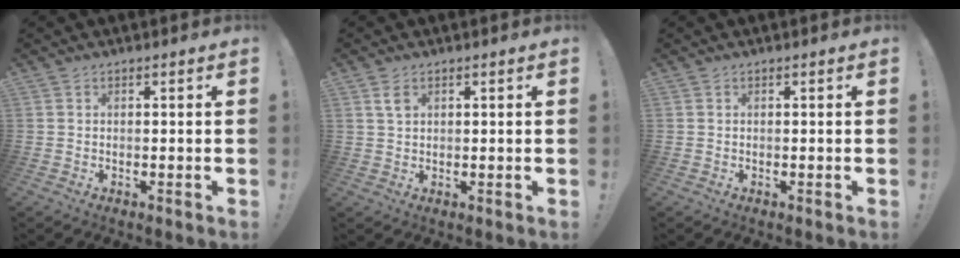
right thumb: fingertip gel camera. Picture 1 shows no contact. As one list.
[{"total": 2.9, "force": [1.5, 1.6, 1.9], "torque": [-0.029, -0.004, 0.025]}, {"total": 0.0}]